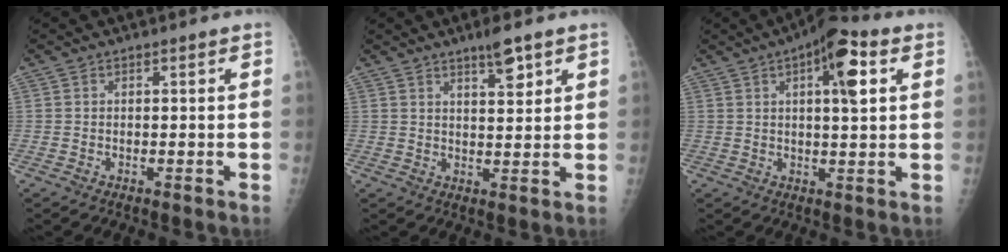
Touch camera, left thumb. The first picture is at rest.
{"total": 4.8, "force": [3.2, 1.1, 3.4], "torque": [-0.045, -0.022, 0.050]}
{"total": 10.1, "force": [3.7, 3.3, 8.8], "torque": [-0.117, 0.003, 0.050]}